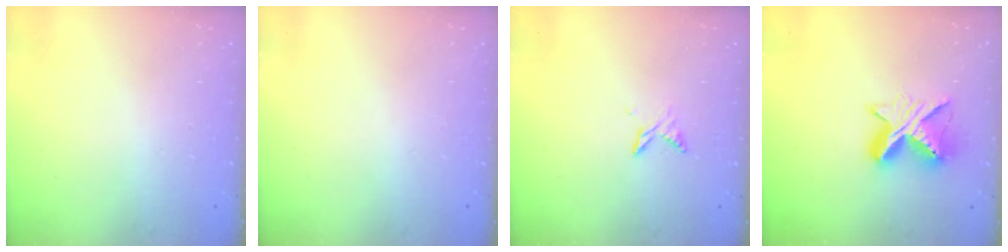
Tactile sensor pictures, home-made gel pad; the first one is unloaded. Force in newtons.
{"total": 0.0}
{"total": 5.3, "press": 5.2, "slide": 0.7}
{"total": 9.8, "press": 9.8, "slide": 0.6}